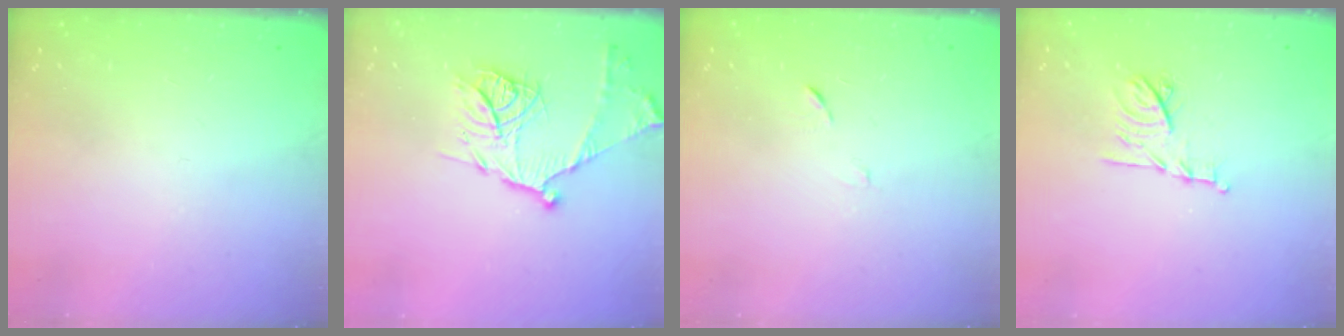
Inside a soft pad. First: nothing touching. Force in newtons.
{"total": 15.0, "press": 14.9, "slide": 1.2}
{"total": 5.0, "press": 4.9, "slide": 0.6}
{"total": 10.5, "press": 10.5, "slide": 0.3}